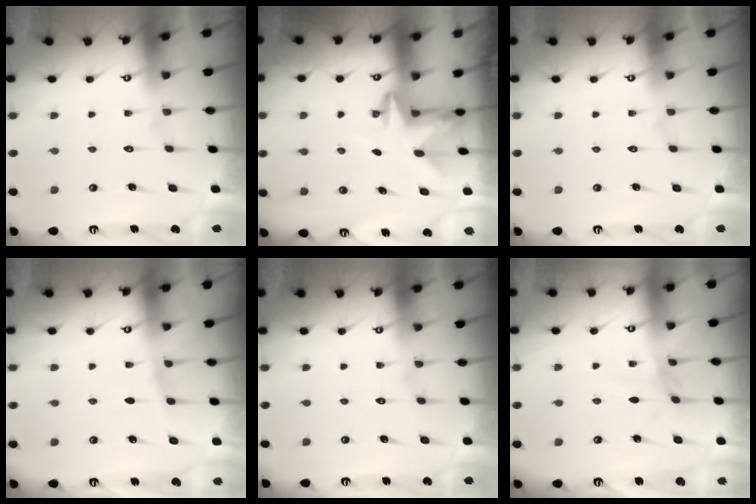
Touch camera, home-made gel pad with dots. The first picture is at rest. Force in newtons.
{"total": 3.0, "press": 2.9, "slide": 0.7}
{"total": 0.0}
{"total": 3.0, "press": 2.9, "slide": 0.4}
{"total": 0.0}
{"total": 0.9, "press": 0.8, "slide": 0.3}